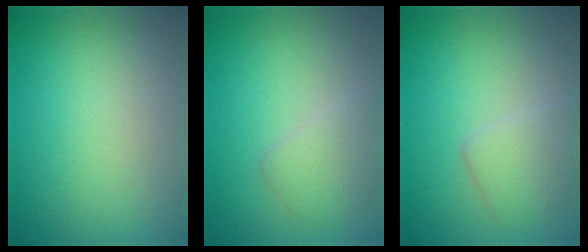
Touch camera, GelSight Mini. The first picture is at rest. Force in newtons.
{"total": 2.2, "press": 2.2, "slide": 0.0}
{"total": 2.5, "press": 2.5, "slide": 0.2}